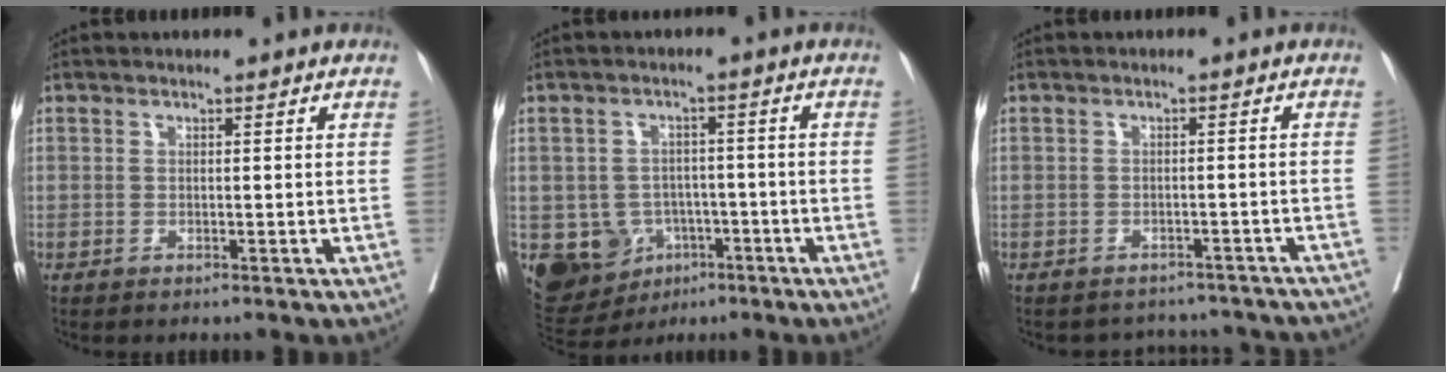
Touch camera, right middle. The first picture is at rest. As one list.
[{"total": 10.9, "force": [-3.8, 9.6, 3.5], "torque": [-0.077, 0.017, -0.044]}, {"total": 10.5, "force": [-9.7, 3.8, 1.3], "torque": [-0.010, 0.015, -0.096]}]